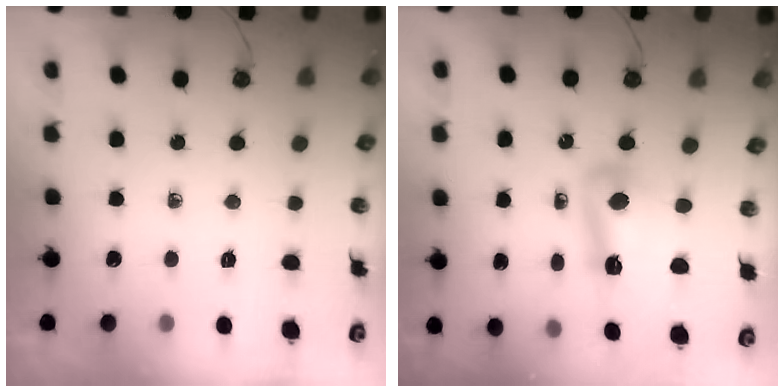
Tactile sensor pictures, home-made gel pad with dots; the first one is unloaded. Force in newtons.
{"total": 14.1, "press": 14.0, "slide": 1.6}